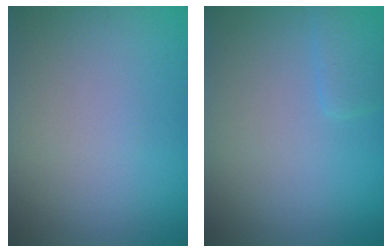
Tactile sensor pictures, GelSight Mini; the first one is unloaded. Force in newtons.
{"total": 1.4, "press": 1.4, "slide": 0.1}